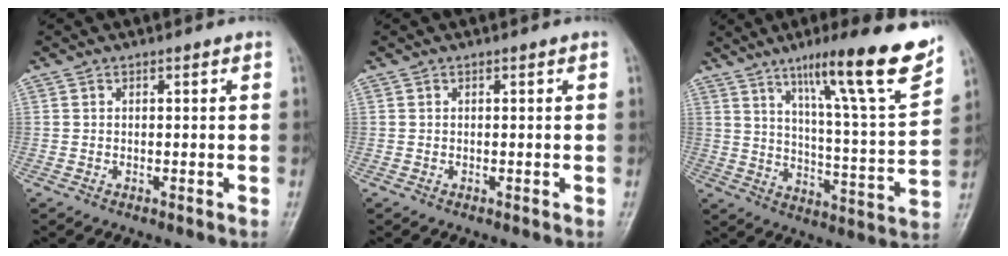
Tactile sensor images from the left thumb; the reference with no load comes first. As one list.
[{"total": 0.0}, {"total": 19.6, "force": [12.8, 1.4, 14.8], "torque": [-0.199, -0.064, 0.195]}]